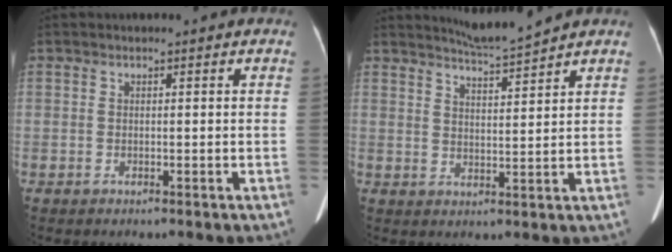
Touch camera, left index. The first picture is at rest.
{"total": 5.1, "force": [4.8, -1.3, 1.0], "torque": [-0.026, -0.013, 0.086]}